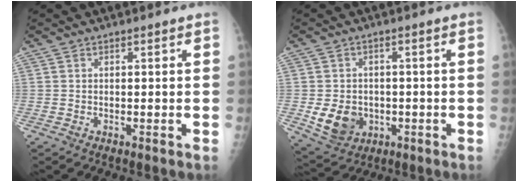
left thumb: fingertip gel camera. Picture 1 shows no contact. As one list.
[{"total": 8.0, "force": [-1.5, 6.6, 4.3], "torque": [-0.055, 0.001, -0.008]}]